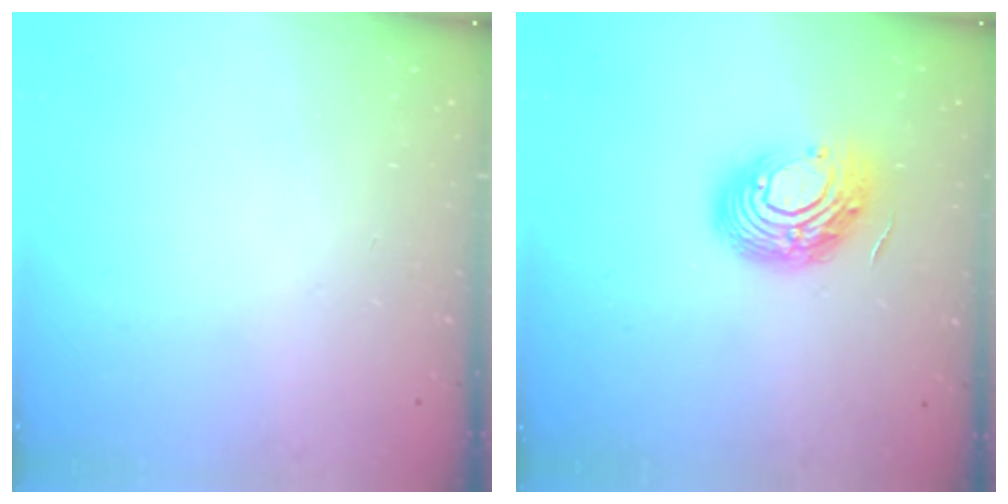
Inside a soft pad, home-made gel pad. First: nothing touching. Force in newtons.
{"total": 14.5, "press": 14.5, "slide": 1.0}